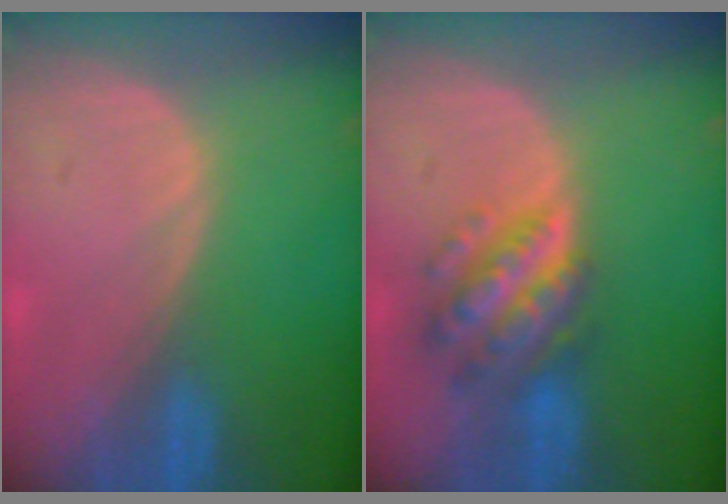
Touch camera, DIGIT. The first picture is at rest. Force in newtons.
{"total": 7.4, "press": 7.3, "slide": 0.5}